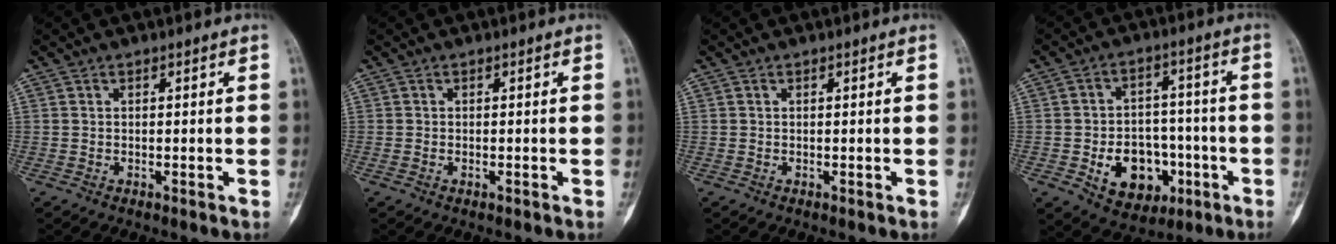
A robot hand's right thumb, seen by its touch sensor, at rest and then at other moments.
{"total": 0.6, "force": [-0.2, 0.3, 0.4], "torque": [-0.013, 0.008, -0.002]}
{"total": 0.0}
{"total": 12.8, "force": [-4.1, 9.7, 7.3], "torque": [-0.067, 0.034, -0.049]}